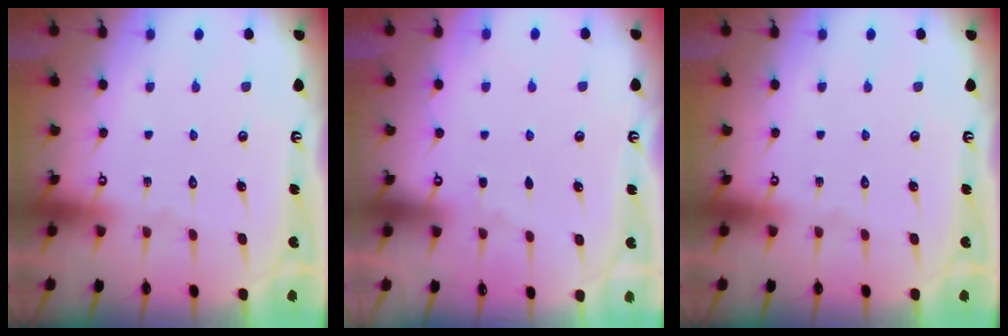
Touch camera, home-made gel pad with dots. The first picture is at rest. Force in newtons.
{"total": 1.2, "press": 1.2, "slide": 0.3}
{"total": 0.0}